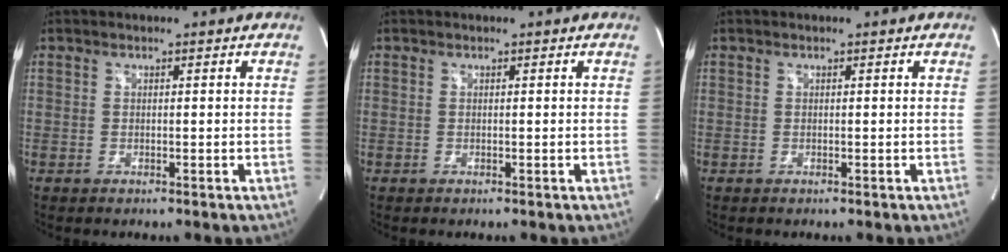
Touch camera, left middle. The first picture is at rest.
{"total": 0.0}
{"total": 0.0}